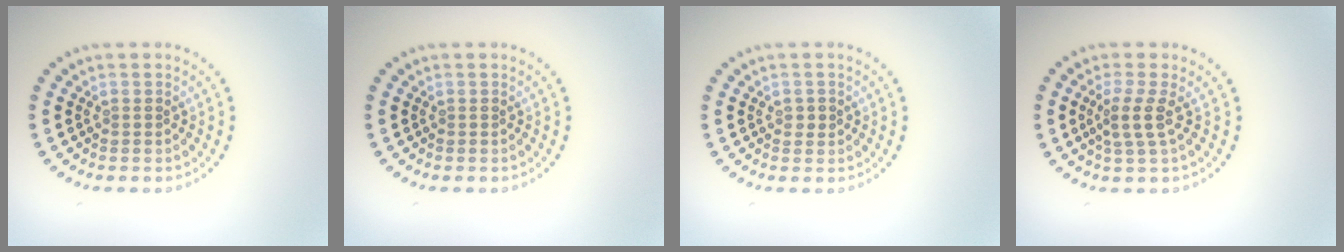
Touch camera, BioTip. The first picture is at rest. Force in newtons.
{"total": 0.0}
{"total": 0.9, "press": 0.9, "slide": 0.1}
{"total": 2.4, "press": 1.8, "slide": 1.6}